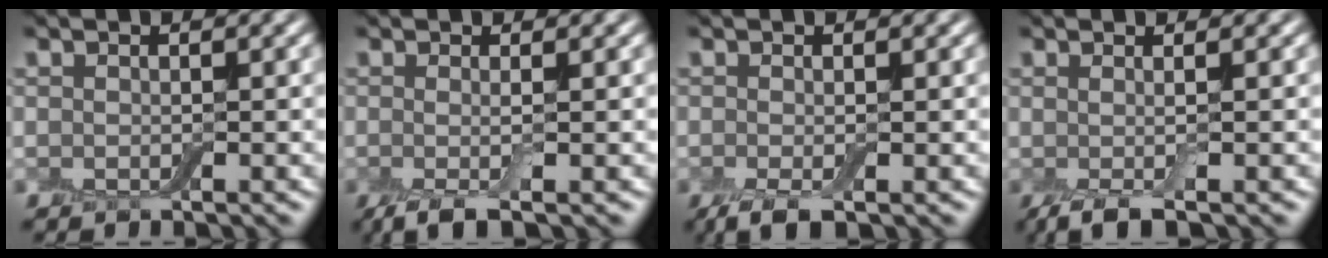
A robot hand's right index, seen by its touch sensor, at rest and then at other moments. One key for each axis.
{"total": 2.9, "fx": -0.8, "fy": 0.6, "fz": 2.7, "tx": -0.046, "ty": -0.007, "tz": -0.022}
{"total": 2.3, "fx": -1.1, "fy": 0.6, "fz": 1.9, "tx": -0.041, "ty": -0.008, "tz": -0.025}
{"total": 2.9, "fx": -0.7, "fy": 0.7, "fz": 2.8, "tx": -0.040, "ty": -0.003, "tz": -0.018}